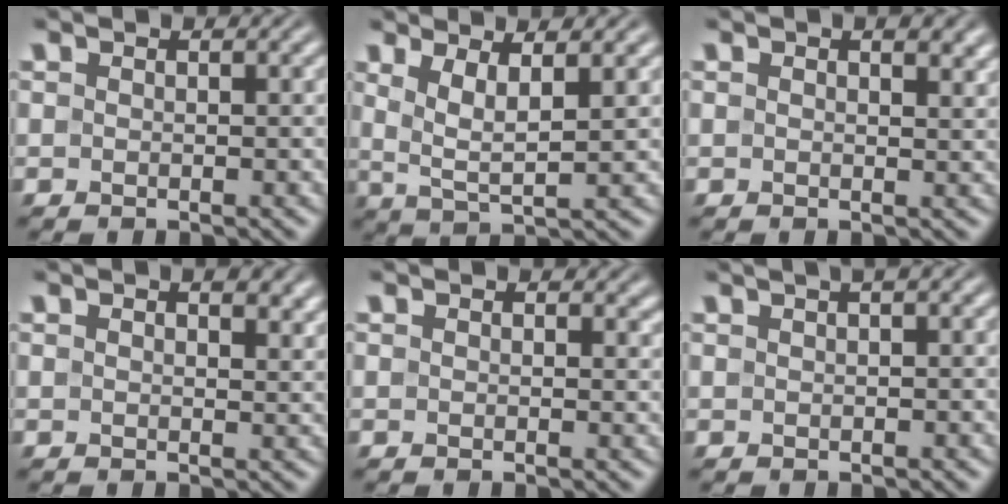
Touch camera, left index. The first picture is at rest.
{"total": 3.2, "force": [1.4, 0.6, 2.9], "torque": [-0.061, -0.006, 0.030]}
{"total": 2.1, "force": [1.1, 1.0, 1.6], "torque": [-0.019, 0.001, 0.015]}
{"total": 2.6, "force": [1.3, 1.3, 1.8], "torque": [-0.023, 0.000, 0.019]}
{"total": 0.8, "force": [0.4, 0.5, 0.4], "torque": [-0.002, -0.002, 0.001]}
{"total": 2.0, "force": [0.7, 0.4, 1.8], "torque": [-0.020, 0.008, 0.007]}